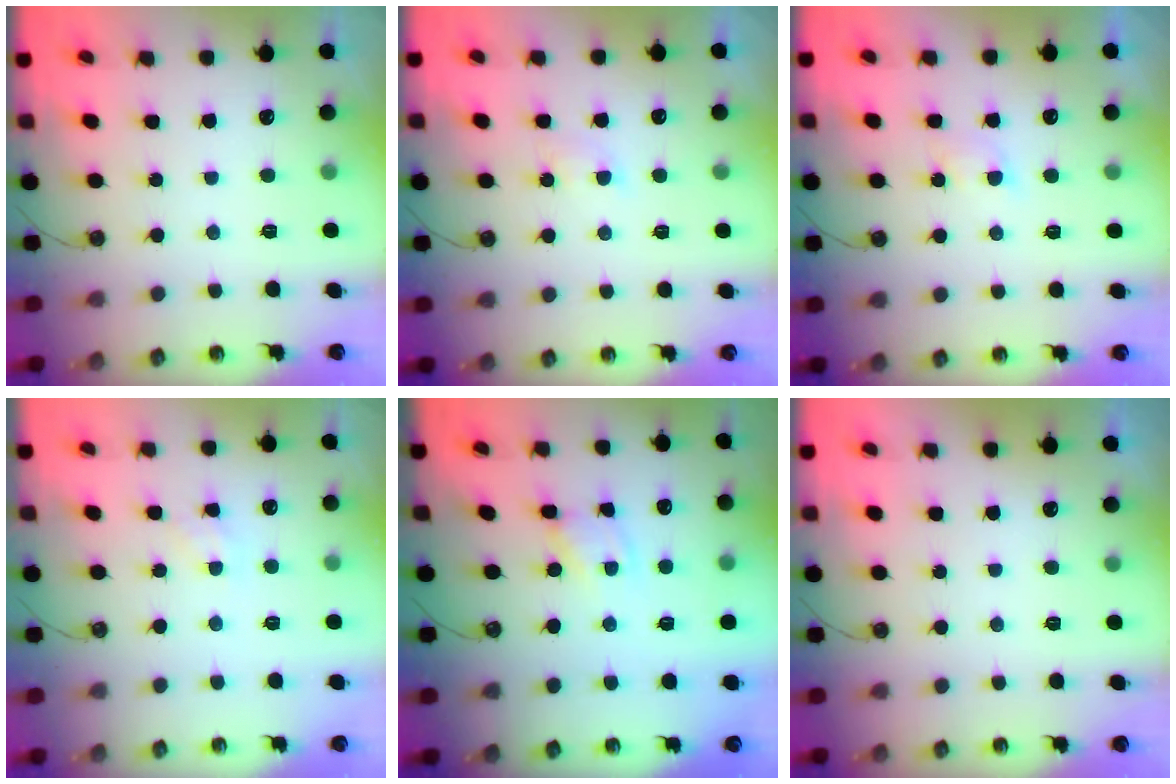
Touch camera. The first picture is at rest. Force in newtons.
{"total": 2.9, "press": 2.9, "slide": 0.6}
{"total": 3.2, "press": 3.2, "slide": 0.6}
{"total": 1.9, "press": 1.9, "slide": 0.2}
{"total": 2.5, "press": 2.5, "slide": 0.1}
{"total": 0.0}